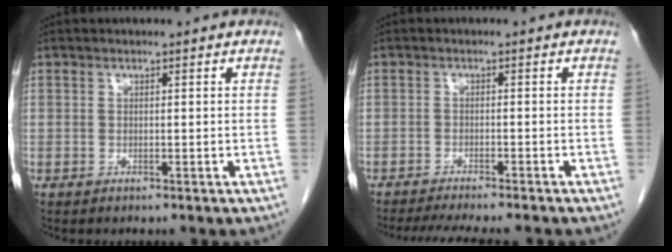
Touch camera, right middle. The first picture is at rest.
{"total": 10.1, "force": [-8.9, 1.0, 4.6], "torque": [-0.061, -0.015, -0.122]}